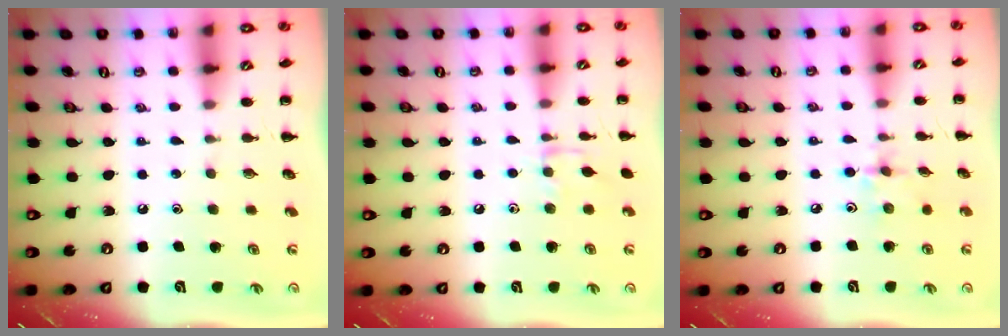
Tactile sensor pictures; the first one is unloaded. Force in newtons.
{"total": 6.8, "press": 6.6, "slide": 1.3}
{"total": 2.7, "press": 2.7, "slide": 0.5}